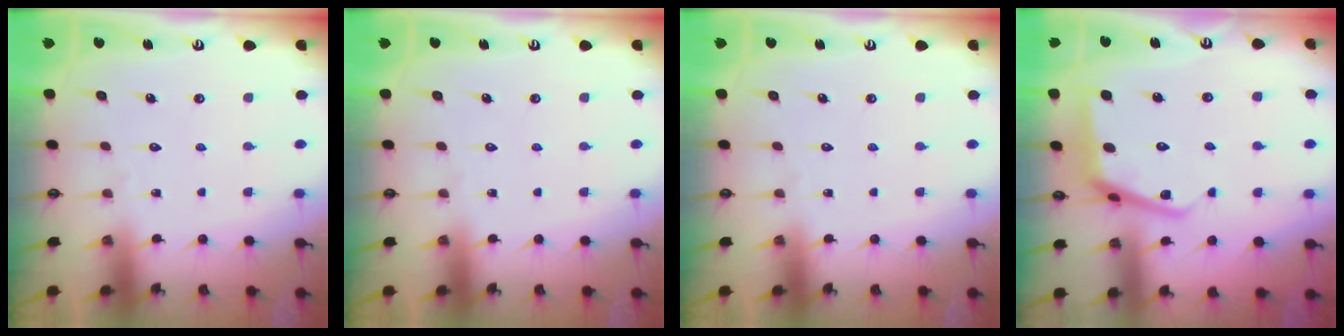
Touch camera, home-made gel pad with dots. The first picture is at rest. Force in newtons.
{"total": 0.0}
{"total": 0.0}
{"total": 10.0, "press": 10.0, "slide": 1.1}